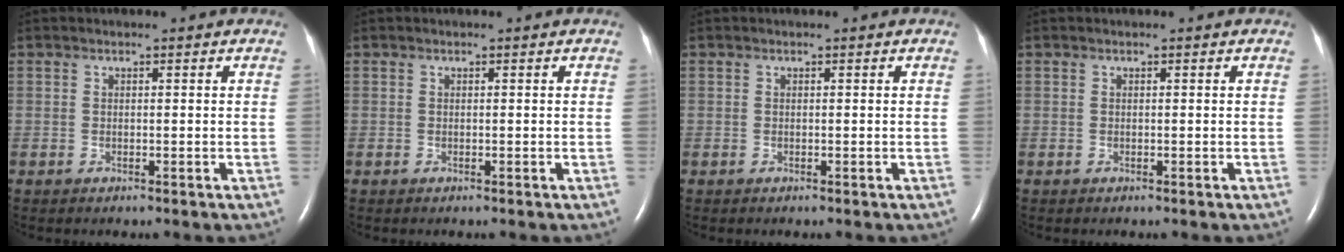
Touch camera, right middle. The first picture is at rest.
{"total": 0.0}
{"total": 0.0}
{"total": 0.0}